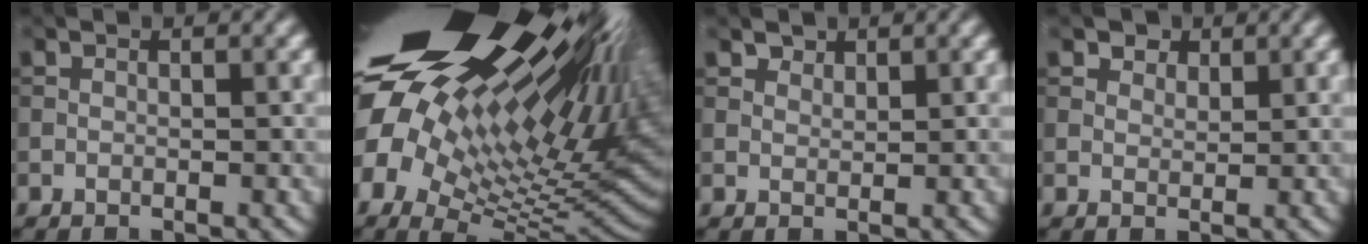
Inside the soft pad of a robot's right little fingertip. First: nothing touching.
{"total": 21.8, "force": [8.2, 10.3, 17.3], "torque": [-0.295, 0.011, 0.167]}
{"total": 1.1, "force": [1.0, 0.5, 0.2], "torque": [-0.005, 0.000, 0.020]}
{"total": 2.3, "force": [1.7, 1.3, 0.8], "torque": [-0.017, -0.009, 0.031]}